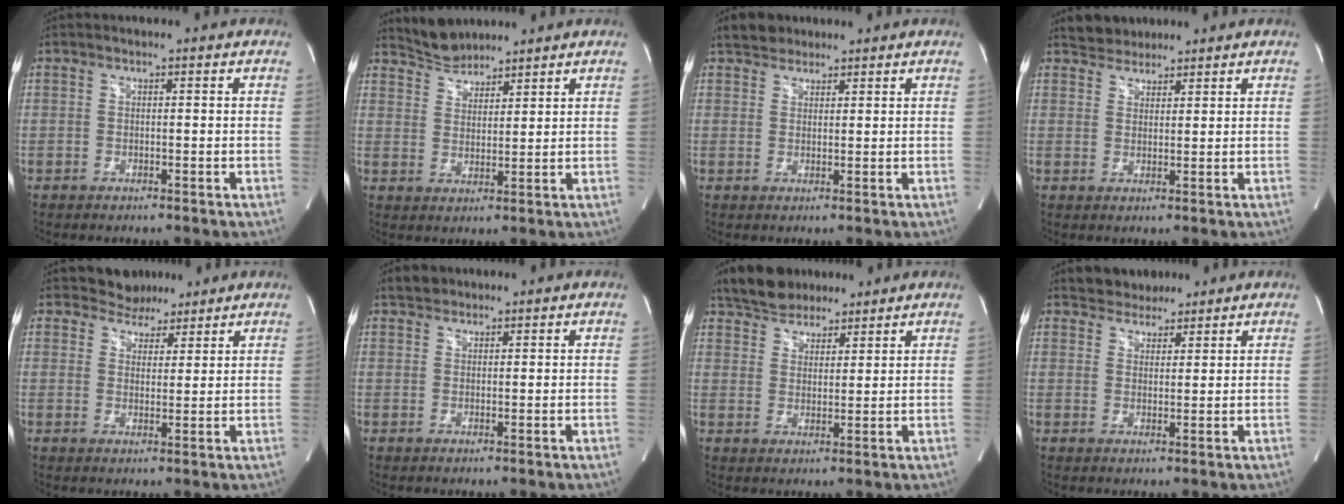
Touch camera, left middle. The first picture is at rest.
{"total": 4.6, "force": [4.5, 1.1, -0.1], "torque": [-0.003, 0.013, 0.089]}
{"total": 3.3, "force": [2.6, 1.9, 0.5], "torque": [-0.013, 0.019, 0.044]}
{"total": 3.4, "force": [3.0, 1.6, 0.1], "torque": [-0.003, 0.016, 0.050]}
{"total": 4.7, "force": [4.1, 2.3, 0.0], "torque": [0.002, 0.005, 0.060]}
{"total": 1.9, "force": [1.5, 1.1, 0.1], "torque": [-0.003, 0.011, 0.024]}
{"total": 8.0, "force": [6.8, 3.4, 2.4], "torque": [-0.038, 0.020, 0.121]}
{"total": 4.5, "force": [3.9, 2.1, 0.6], "torque": [-0.006, 0.013, 0.064]}